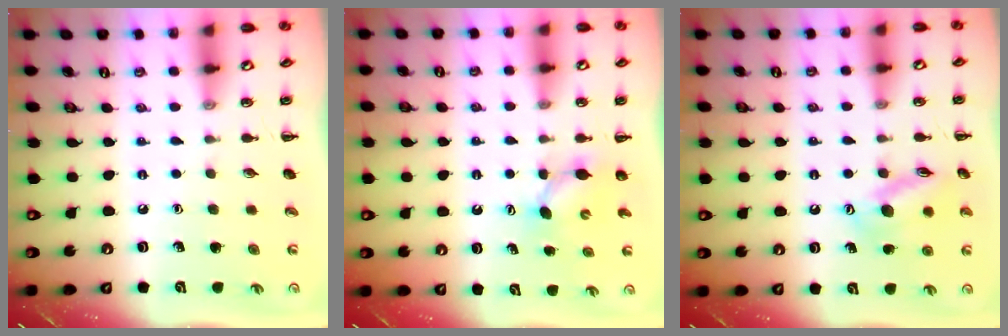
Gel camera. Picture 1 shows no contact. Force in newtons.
{"total": 4.8, "press": 4.7, "slide": 1.1}
{"total": 13.3, "press": 13.2, "slide": 1.4}